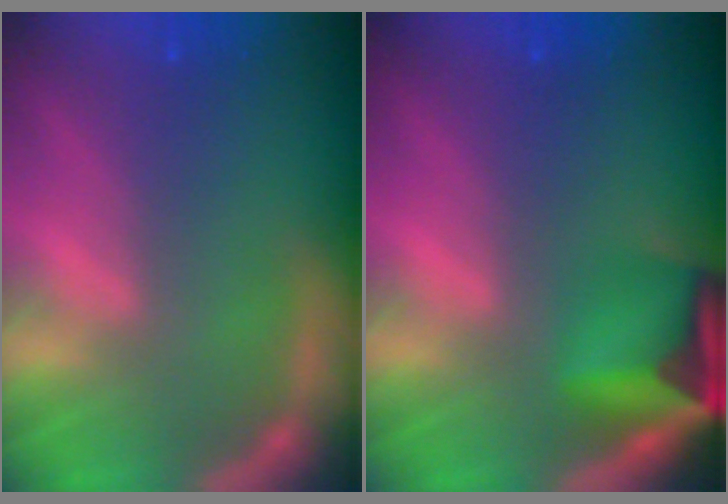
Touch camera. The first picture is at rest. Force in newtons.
{"total": 6.9}